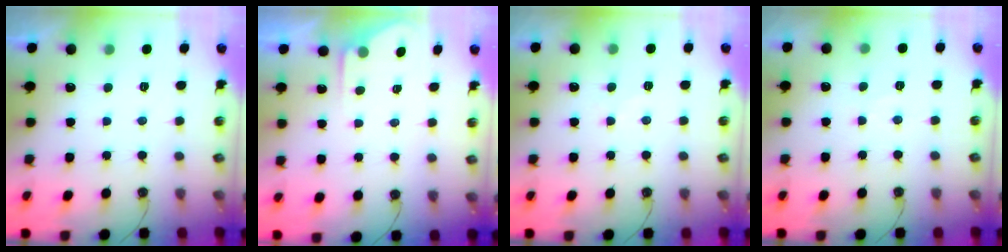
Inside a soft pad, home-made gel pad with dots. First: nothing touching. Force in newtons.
{"total": 3.7, "press": 3.6, "slide": 0.5}
{"total": 3.8, "press": 3.8, "slide": 0.5}
{"total": 3.6, "press": 3.6, "slide": 0.6}